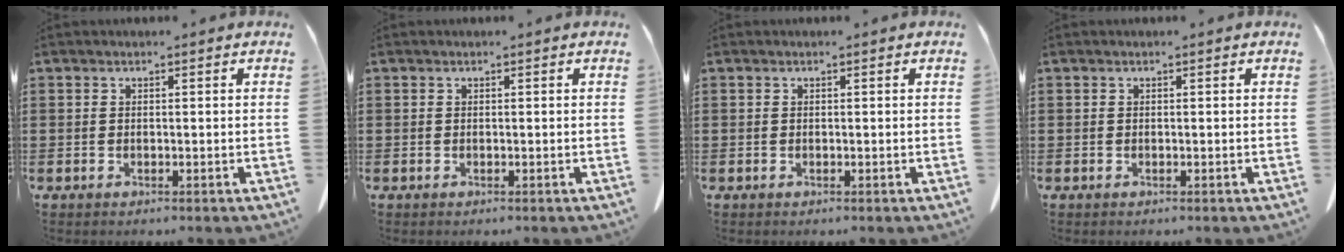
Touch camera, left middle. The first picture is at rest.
{"total": 0.0}
{"total": 0.0}
{"total": 0.0}